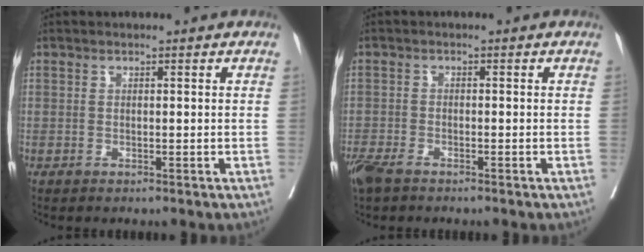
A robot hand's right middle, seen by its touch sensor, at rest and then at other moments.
{"total": 4.9, "force": [-3.7, 1.7, 2.7], "torque": [-0.057, -0.011, -0.069]}